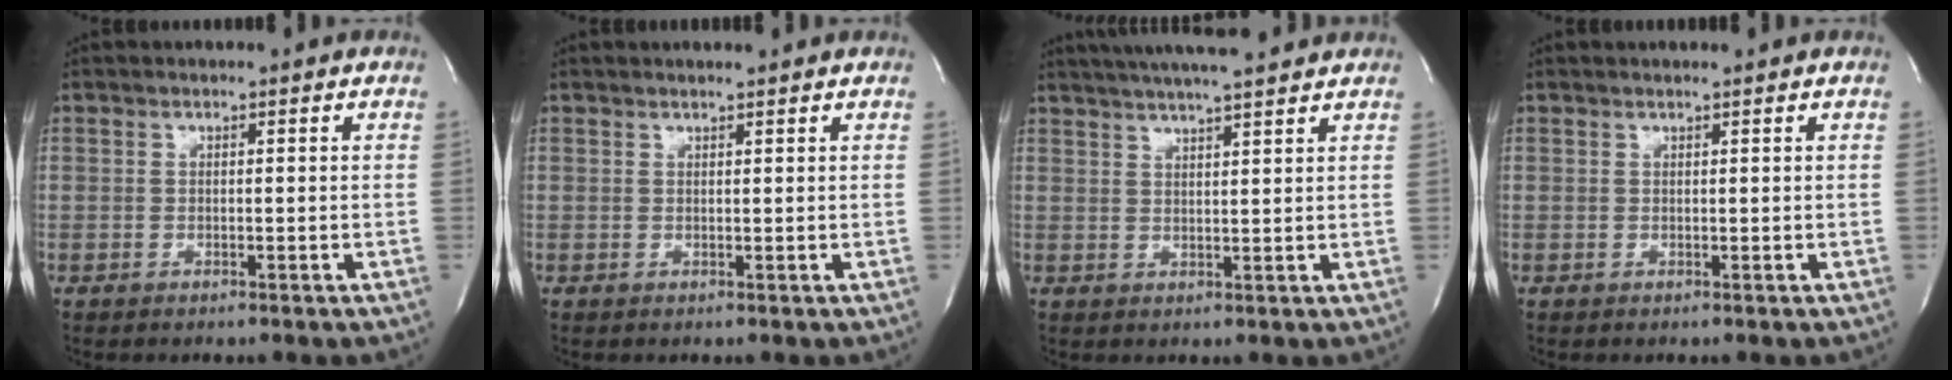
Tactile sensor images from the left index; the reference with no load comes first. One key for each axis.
{"total": 1.9, "fx": 1.7, "fy": 0.1, "fz": 0.8, "tx": -0.011, "ty": 0.008, "tz": 0.025}
{"total": 12.1, "fx": 10.6, "fy": 0.9, "fz": 5.8, "tx": -0.100, "ty": 0.021, "tz": 0.153}
{"total": 0.8, "fx": 0.7, "fy": 0.0, "fz": 0.4, "tx": -0.005, "ty": 0.002, "tz": 0.013}